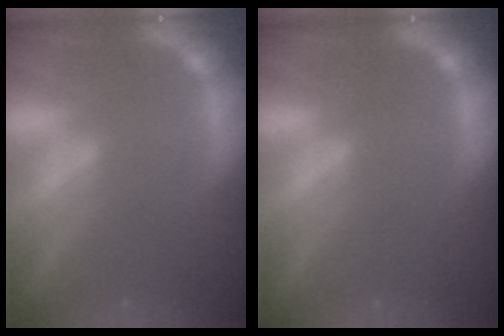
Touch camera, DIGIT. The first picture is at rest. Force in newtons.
{"total": 0.0}